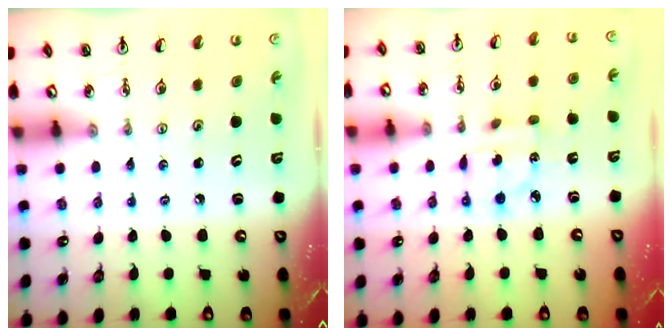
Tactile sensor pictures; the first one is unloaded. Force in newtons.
{"total": 4.6, "press": 4.6, "slide": 0.1}